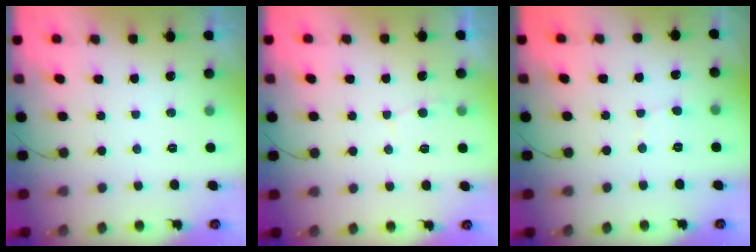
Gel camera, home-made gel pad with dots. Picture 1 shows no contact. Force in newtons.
{"total": 2.0, "press": 2.0, "slide": 0.2}
{"total": 2.6, "press": 2.6, "slide": 0.2}